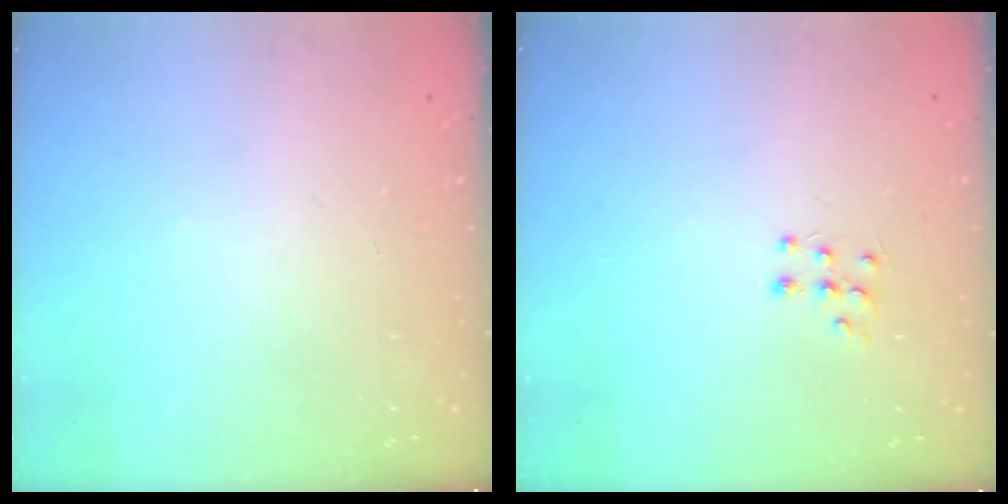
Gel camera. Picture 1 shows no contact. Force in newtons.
{"total": 6.4, "press": 6.3, "slide": 0.8}